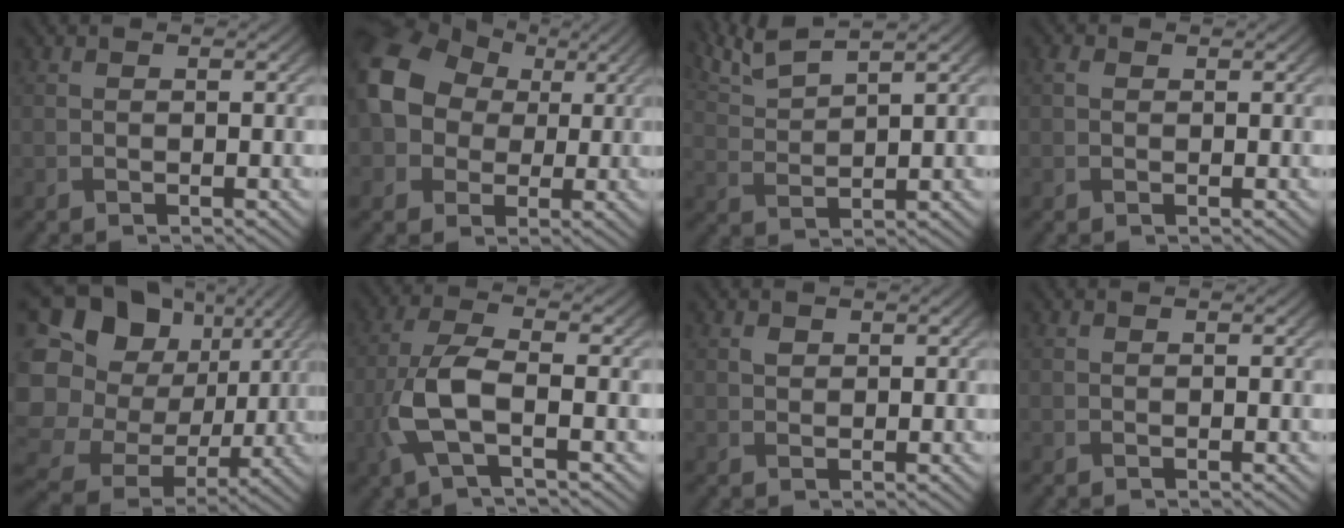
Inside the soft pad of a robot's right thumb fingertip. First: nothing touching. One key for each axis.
{"total": 13.1, "fx": 2.1, "fy": 10.8, "fz": 7.1, "tx": -0.182, "ty": 0.016, "tz": 0.026}
{"total": 5.6, "fx": 4.6, "fy": 0.8, "fz": 3.2, "tx": -0.073, "ty": 0.015, "tz": 0.097}
{"total": 0.9, "fx": 0.0, "fy": 0.7, "fz": 0.6, "tx": -0.015, "ty": 0.000, "tz": -0.004}
{"total": 23.2, "fx": 2.1, "fy": 20.6, "fz": 10.3, "tx": -0.305, "ty": 0.017, "tz": 0.042}
{"total": 7.4, "fx": -2.5, "fy": 2.7, "fz": 6.4, "tx": -0.156, "ty": 0.001, "tz": -0.057}
{"total": 0.7, "fx": 0.2, "fy": 0.6, "fz": 0.3, "tx": -0.009, "ty": -0.005, "tz": 0.003}
{"total": 0.0}